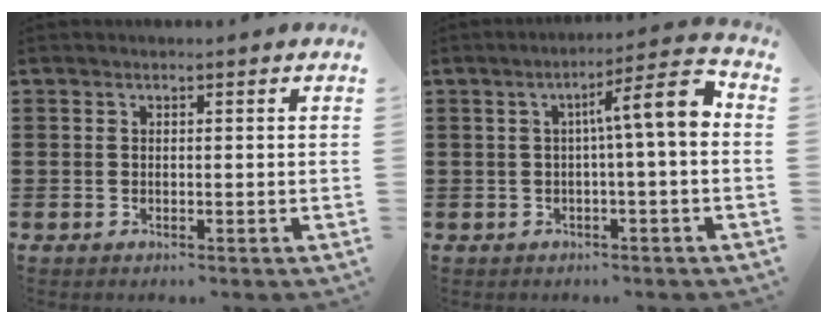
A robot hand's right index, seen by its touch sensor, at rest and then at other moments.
{"total": 7.6, "force": [0.5, 0.8, 7.5], "torque": [-0.128, -0.001, -0.001]}